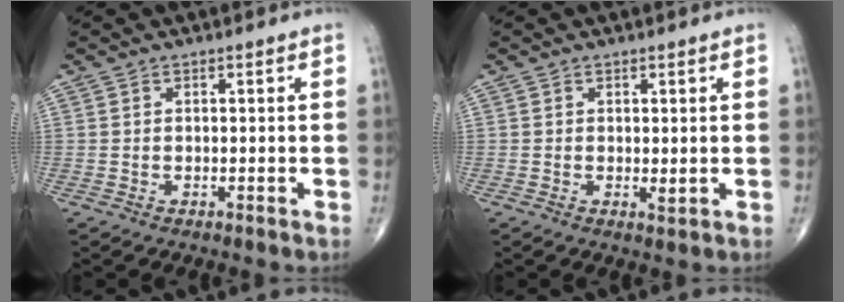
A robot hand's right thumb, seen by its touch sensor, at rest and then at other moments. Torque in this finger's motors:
{"motor_torque": [1.26, 3.75, 0.29, 0.19, 0.03]}